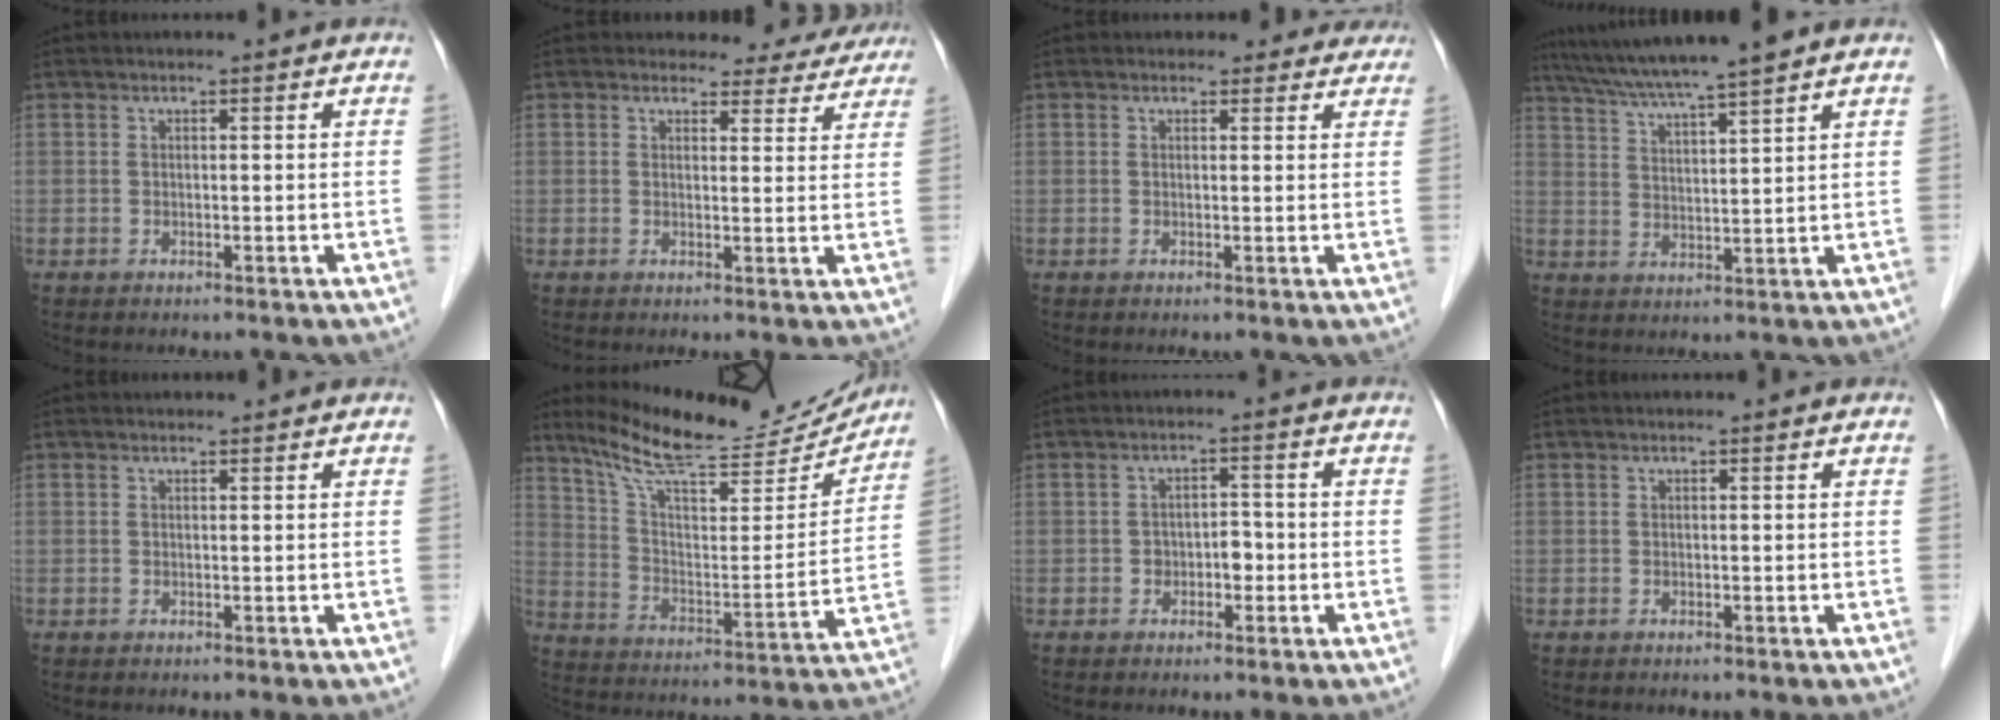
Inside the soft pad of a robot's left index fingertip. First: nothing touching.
{"total": 8.2, "force": [7.4, 3.3, 0.5], "torque": [0.024, -0.002, 0.064]}
{"total": 3.8, "force": [3.2, 2.0, -0.1], "torque": [0.018, -0.004, 0.019]}
{"total": 10.5, "force": [8.9, -1.0, 5.6], "torque": [-0.099, 0.020, 0.147]}
{"total": 0.6, "force": [0.5, 0.1, 0.0], "torque": [-0.006, 0.003, 0.009]}
{"total": 20.3, "force": [18.7, 2.9, 7.3], "torque": [-0.126, -0.026, 0.279]}
{"total": 2.6, "force": [-0.8, 1.7, 1.8], "torque": [-0.024, 0.012, -0.012]}
{"total": 0.0}